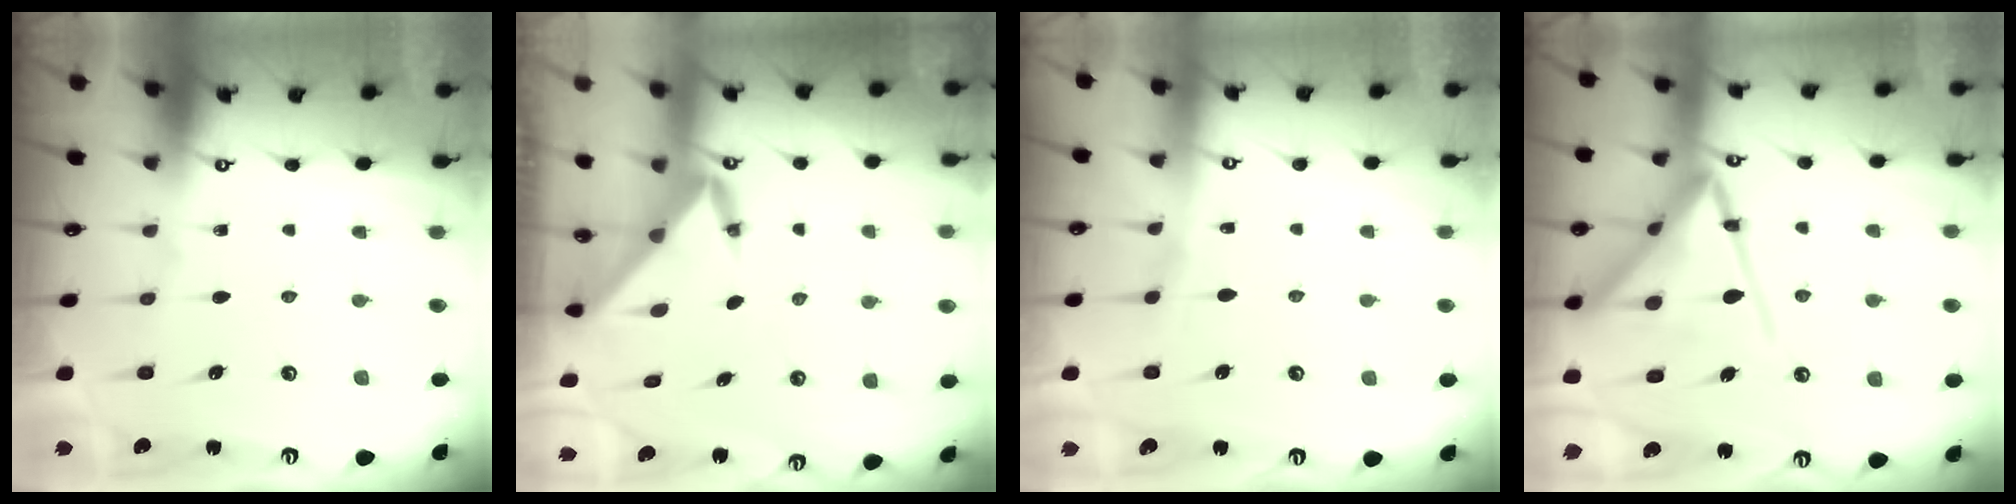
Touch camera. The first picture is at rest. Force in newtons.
{"total": 3.7, "press": 3.7, "slide": 0.3}
{"total": 3.0, "press": 3.0, "slide": 0.5}
{"total": 19.5, "press": 19.4, "slide": 1.7}